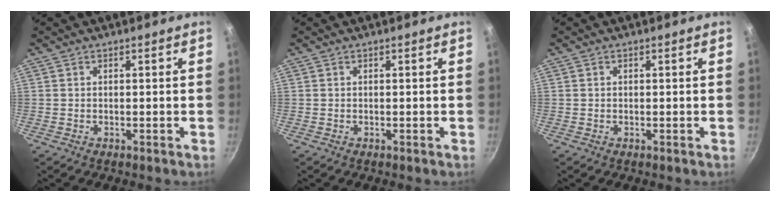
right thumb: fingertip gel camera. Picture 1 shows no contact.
{"total": 0.0}
{"total": 0.0}